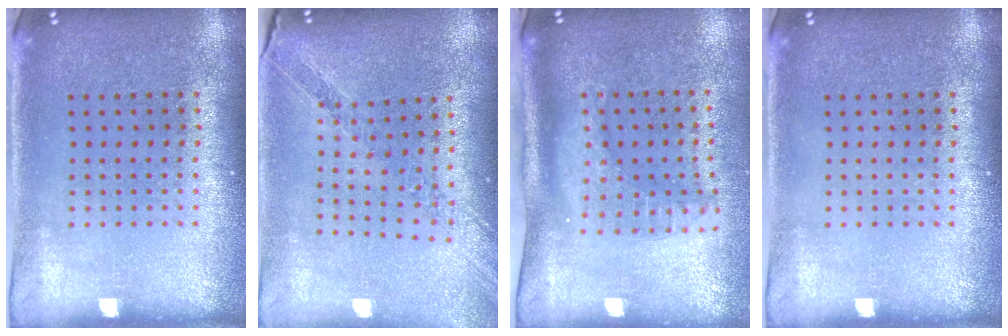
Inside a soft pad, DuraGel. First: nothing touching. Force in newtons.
{"total": 1.0, "press": 1.0, "slide": 0.0}
{"total": 2.0, "press": 1.6, "slide": 1.3}
{"total": 0.0}